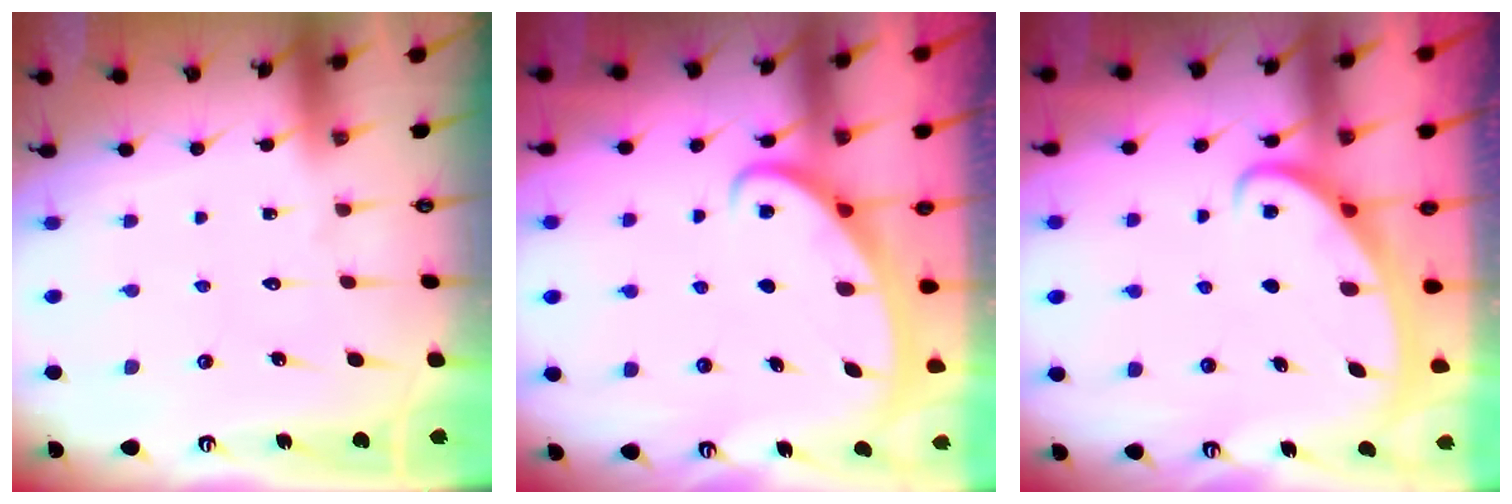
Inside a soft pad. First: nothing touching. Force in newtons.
{"total": 2.5, "press": 2.5, "slide": 0.3}
{"total": 2.5, "press": 2.5, "slide": 0.3}